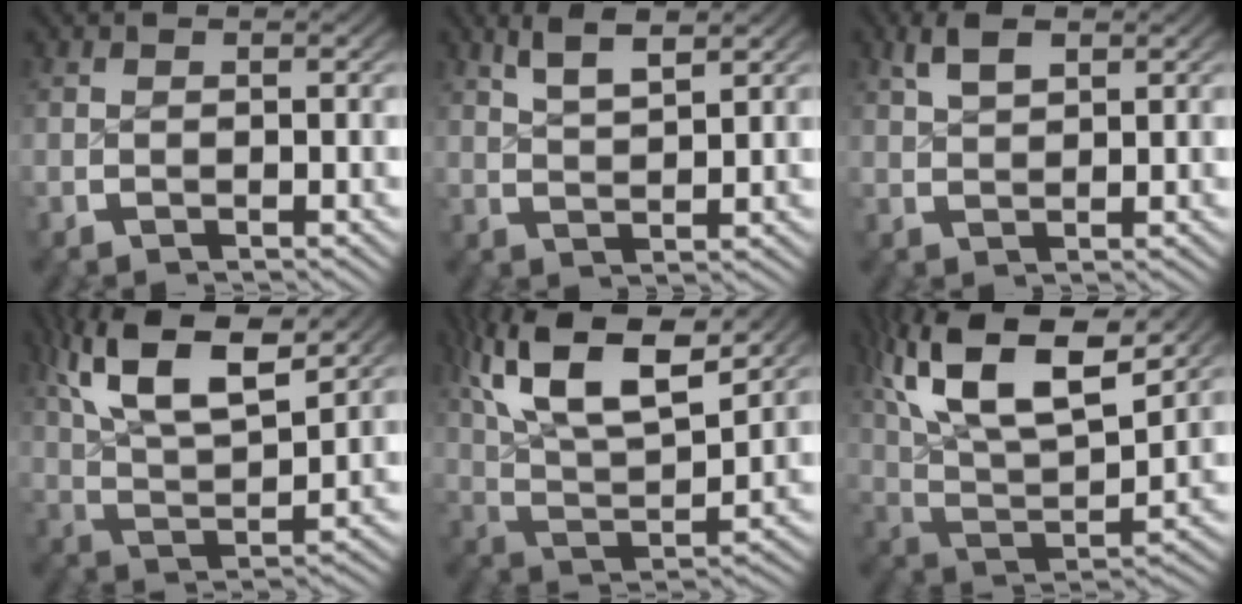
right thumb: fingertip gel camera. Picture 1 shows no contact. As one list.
[{"total": 4.1, "force": [3.3, 0.7, 2.3], "torque": [-0.038, 0.009, 0.064]}, {"total": 2.6, "force": [1.9, 0.9, 1.5], "torque": [-0.024, 0.006, 0.040]}, {"total": 10.5, "force": [4.1, 5.9, 7.7], "torque": [-0.159, -0.010, 0.069]}, {"total": 11.7, "force": [4.0, 6.9, 8.6], "torque": [-0.186, -0.016, 0.065]}, {"total": 12.9, "force": [4.1, 7.7, 9.5], "torque": [-0.205, -0.017, 0.067]}]